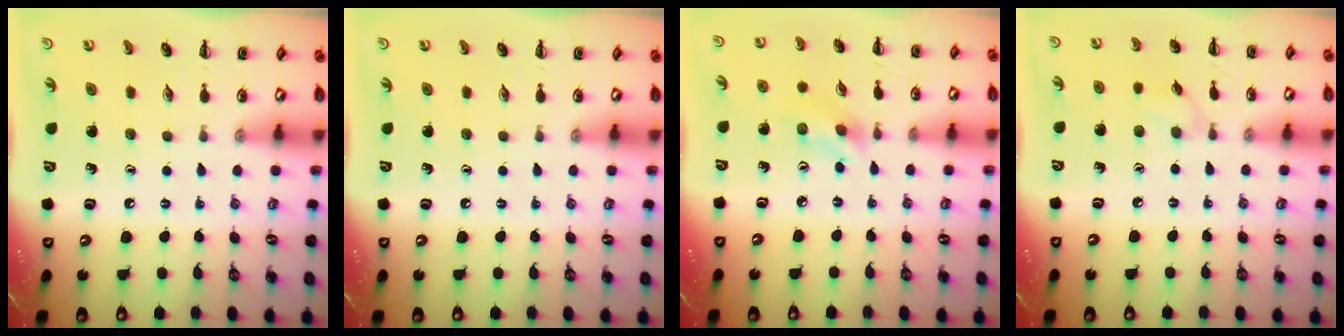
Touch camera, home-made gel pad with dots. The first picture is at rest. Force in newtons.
{"total": 0.0}
{"total": 2.8, "press": 2.7, "slide": 0.9}
{"total": 5.4, "press": 5.0, "slide": 2.0}